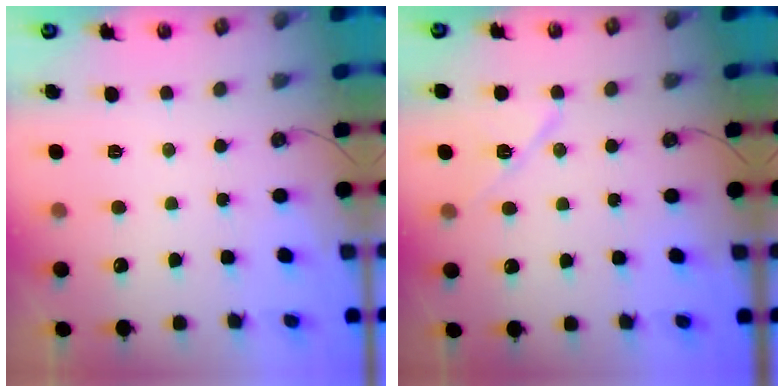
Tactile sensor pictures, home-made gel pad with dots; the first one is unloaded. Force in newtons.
{"total": 9.1, "press": 9.0, "slide": 1.7}